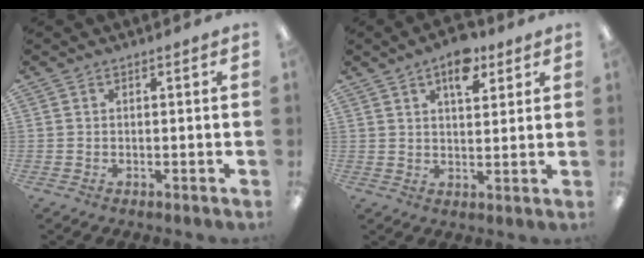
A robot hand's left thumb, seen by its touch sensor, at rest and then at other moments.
{"total": 8.8, "force": [5.1, 4.4, 5.7], "torque": [-0.066, -0.027, 0.081]}